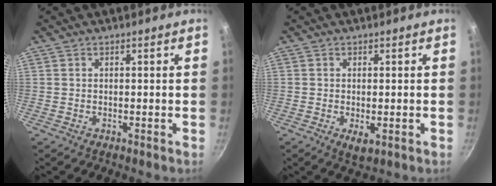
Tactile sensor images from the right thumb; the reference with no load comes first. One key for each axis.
{"total": 3.1, "fx": -0.8, "fy": 1.3, "fz": 2.7, "tx": -0.046, "ty": -0.012, "tz": -0.009}